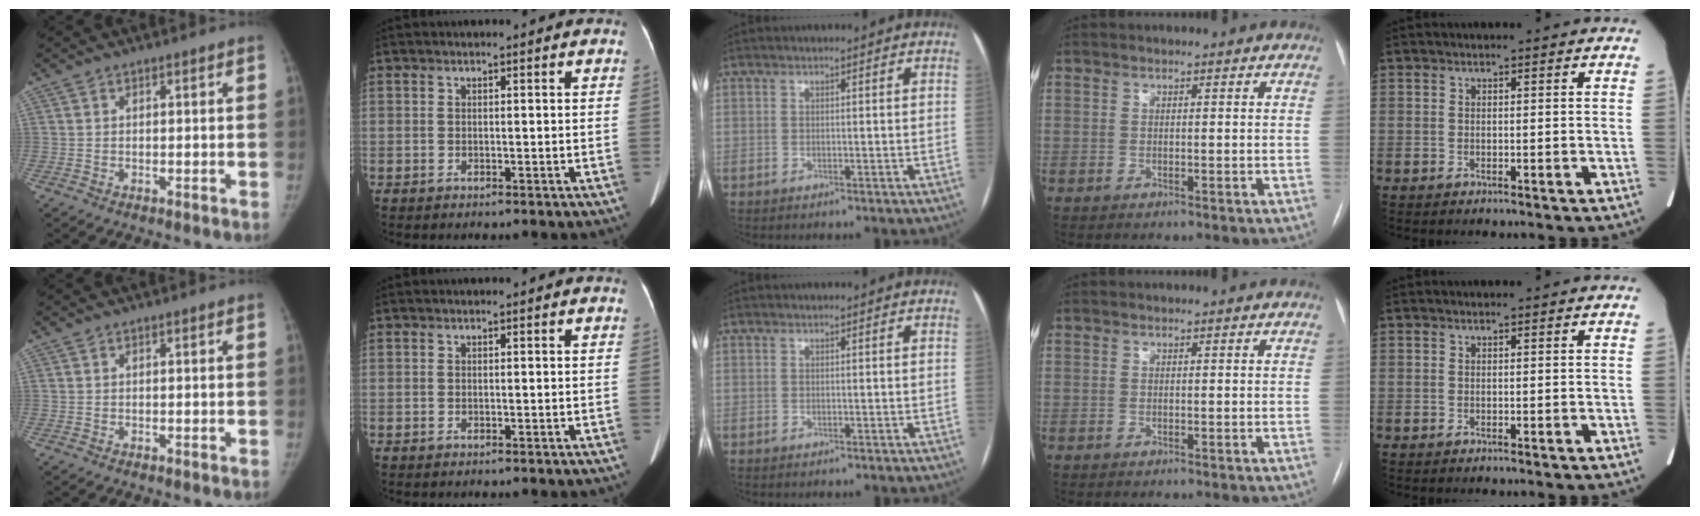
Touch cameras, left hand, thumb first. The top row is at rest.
{}